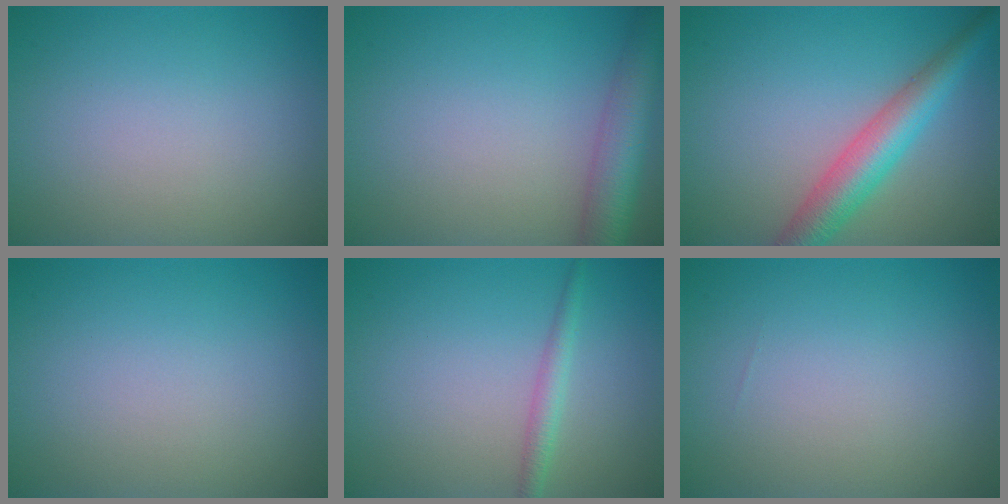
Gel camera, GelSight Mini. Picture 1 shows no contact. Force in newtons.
{"total": 5.3, "press": 5.3, "slide": 0.3}
{"total": 5.2, "press": 5.2, "slide": 0.2}
{"total": 0.0}
{"total": 1.7, "press": 1.7, "slide": 0.0}
{"total": 0.0}